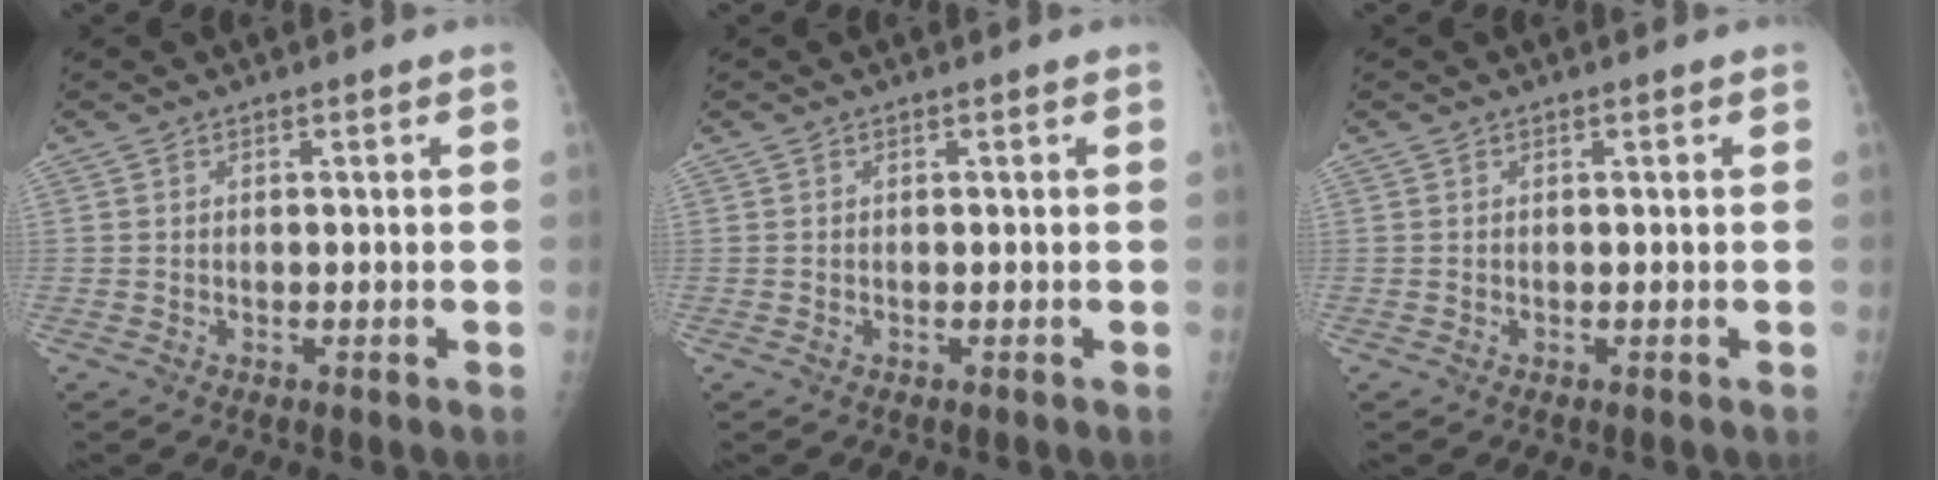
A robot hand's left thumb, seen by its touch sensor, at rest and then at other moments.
{"total": 0.0}
{"total": 0.0}